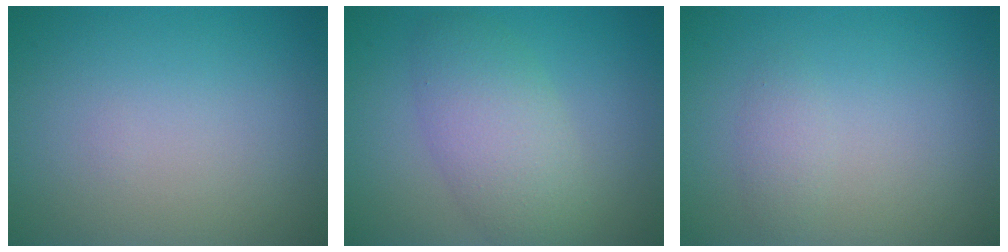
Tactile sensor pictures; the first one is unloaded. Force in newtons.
{"total": 4.7, "press": 4.7, "slide": 0.3}
{"total": 1.1, "press": 1.1, "slide": 0.1}